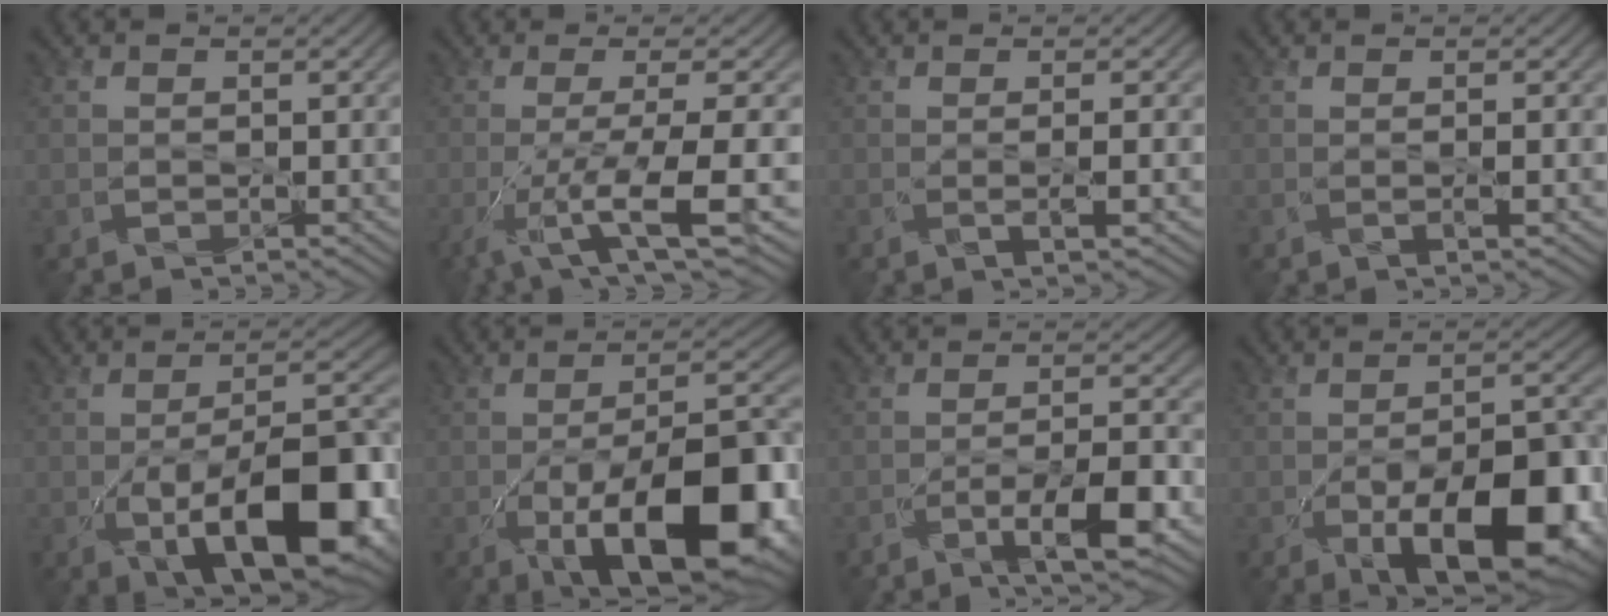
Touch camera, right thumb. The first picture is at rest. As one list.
[{"total": 9.4, "force": [-2.9, 1.8, 8.7], "torque": [-0.150, 0.000, -0.054]}, {"total": 2.4, "force": [0.0, 0.5, 2.3], "torque": [-0.040, 0.003, -0.006]}, {"total": 1.4, "force": [0.0, 0.2, 1.3], "torque": [-0.024, 0.002, -0.004]}, {"total": 15.5, "force": [-5.1, 6.5, 13.1], "torque": [-0.200, -0.016, -0.085]}, {"total": 17.0, "force": [-6.4, 6.8, 14.1], "torque": [-0.209, -0.009, -0.109]}, {"total": 7.9, "force": [-4.3, 1.9, 6.4], "torque": [-0.103, 0.002, -0.068]}, {"total": 14.2, "force": [-5.6, 6.3, 11.4], "torque": [-0.179, -0.025, -0.085]}]